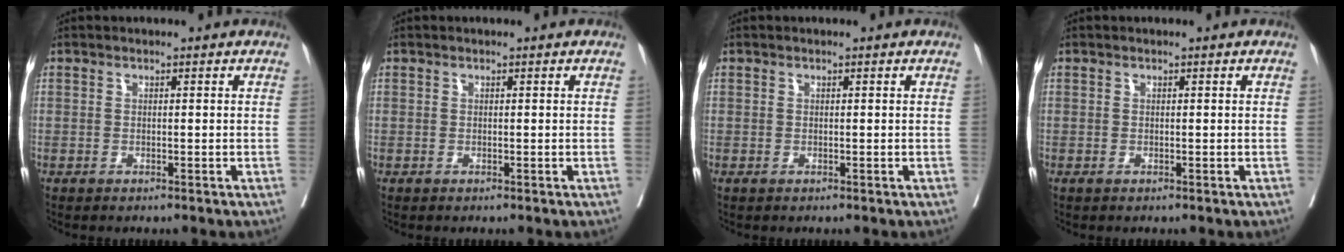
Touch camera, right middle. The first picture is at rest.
{"total": 0.0}
{"total": 0.0}
{"total": 0.0}